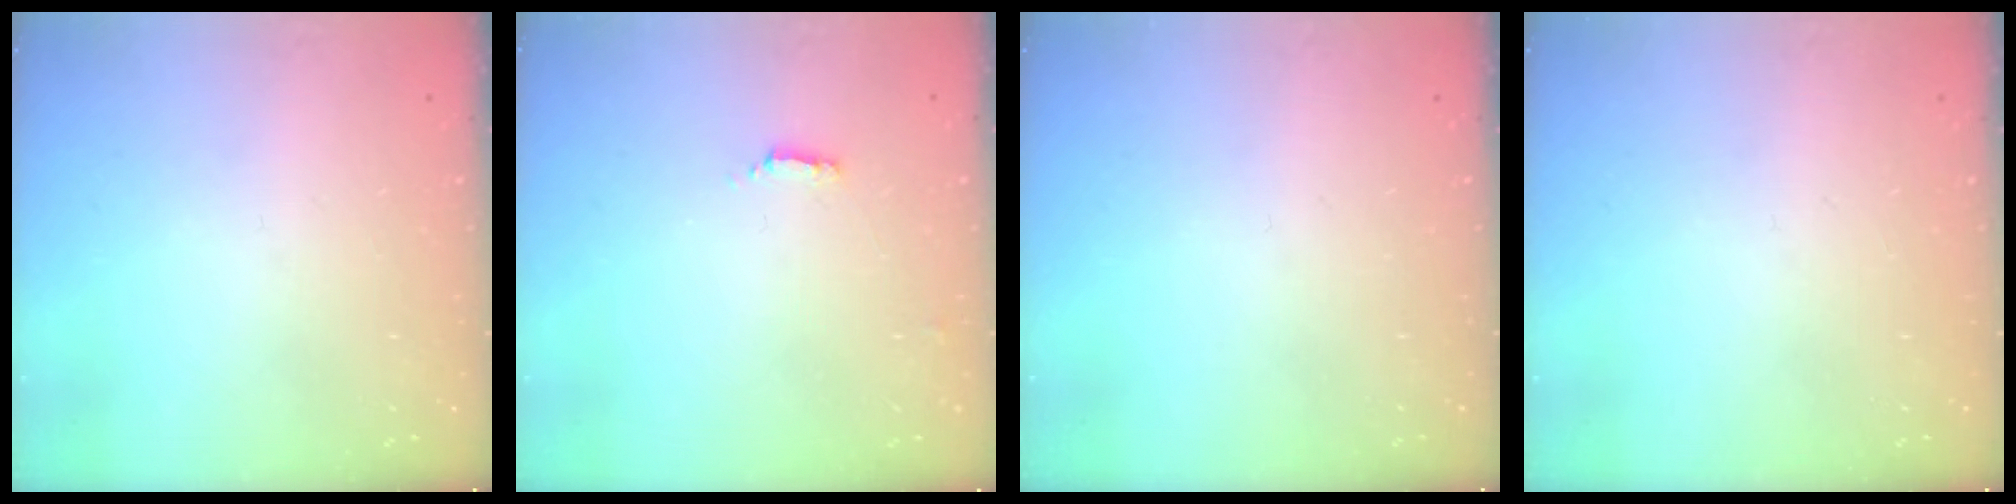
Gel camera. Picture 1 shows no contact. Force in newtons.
{"total": 1.3, "press": 1.3, "slide": 0.4}
{"total": 0.0}
{"total": 0.0}